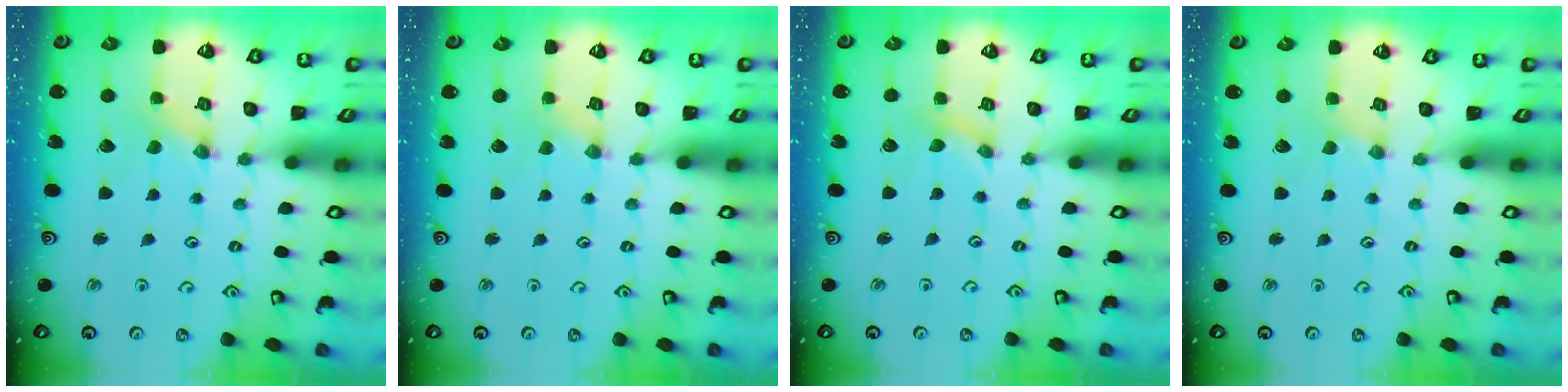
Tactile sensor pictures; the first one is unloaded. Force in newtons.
{"total": 1.2, "press": 1.2, "slide": 0.2}
{"total": 0.0}
{"total": 0.0}